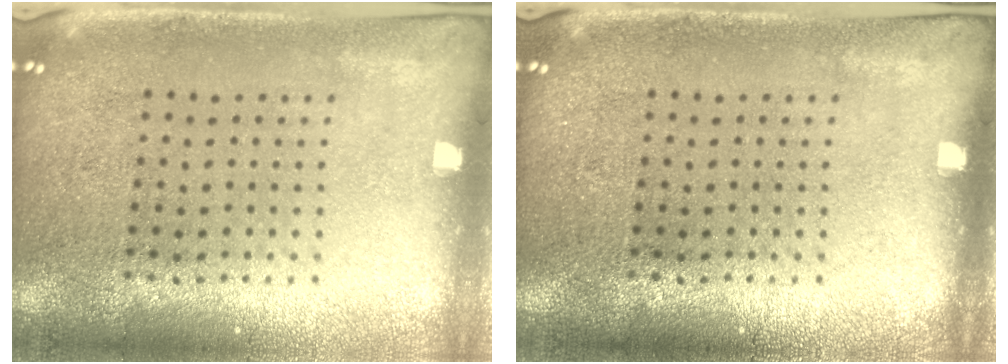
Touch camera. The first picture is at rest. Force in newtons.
{"total": 0.0}